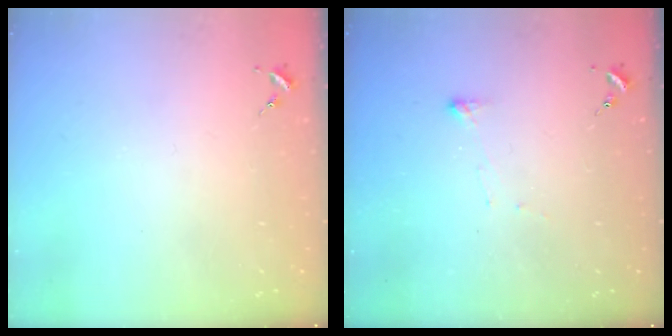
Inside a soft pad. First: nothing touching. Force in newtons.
{"total": 3.7, "press": 3.7, "slide": 0.5}